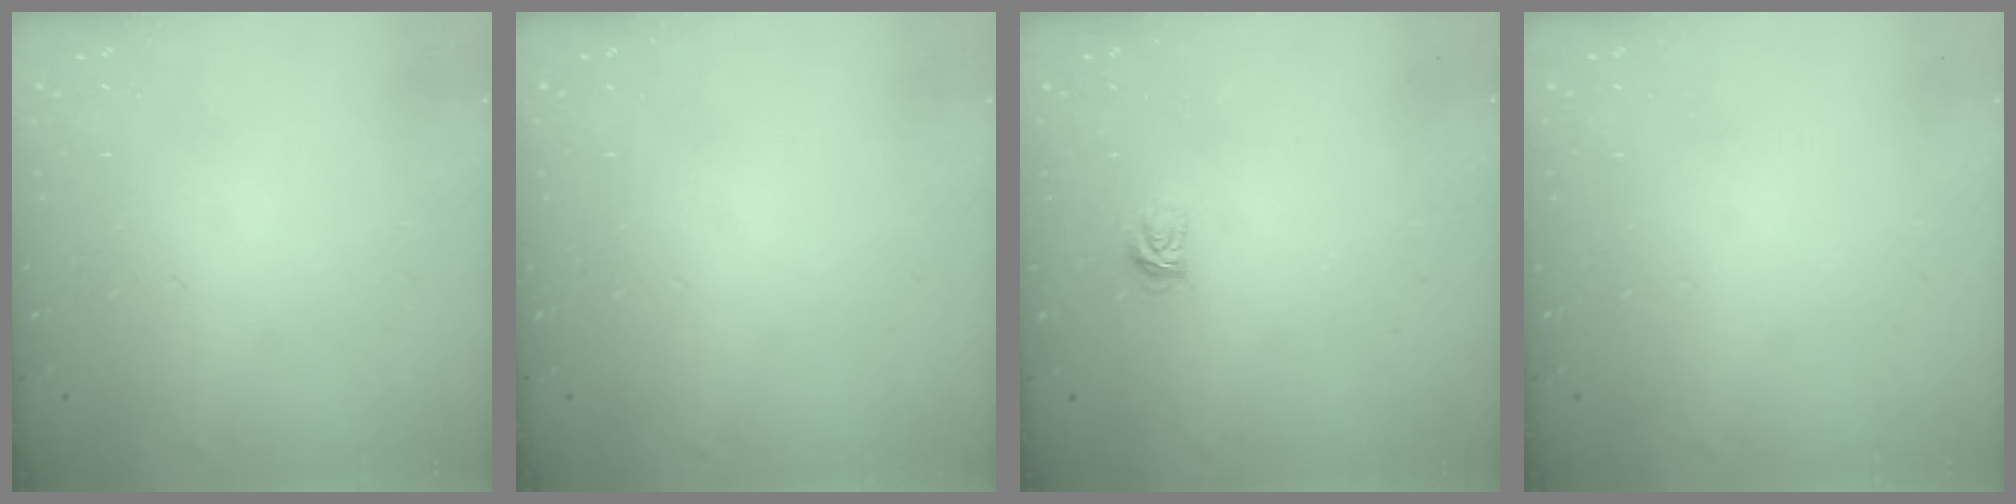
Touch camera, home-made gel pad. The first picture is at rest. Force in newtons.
{"total": 0.0}
{"total": 3.5, "press": 3.5, "slide": 0.4}
{"total": 0.0}